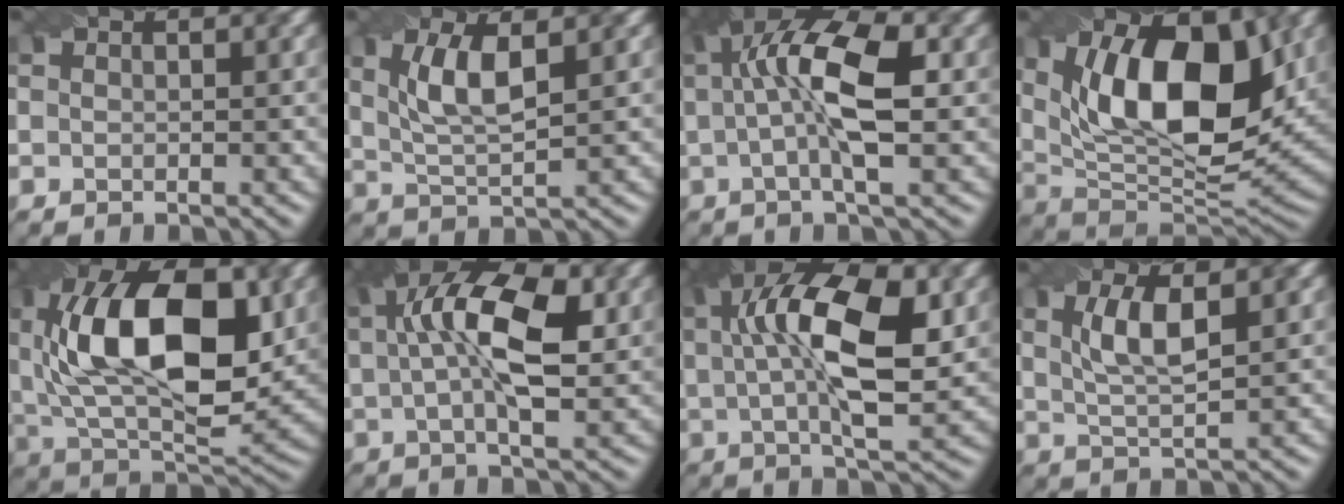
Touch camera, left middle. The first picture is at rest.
{"total": 4.9, "force": [1.0, 1.5, 4.5], "torque": [-0.097, 0.007, 0.031]}
{"total": 8.2, "force": [0.5, 2.5, 7.8], "torque": [-0.139, 0.027, 0.012]}
{"total": 13.8, "force": [3.3, 6.4, 11.7], "torque": [-0.178, 0.007, 0.057]}
{"total": 14.1, "force": [1.8, 7.3, 11.9], "torque": [-0.198, 0.015, 0.038]}
{"total": 9.5, "force": [1.5, 3.8, 8.6], "torque": [-0.150, 0.023, 0.027]}
{"total": 11.5, "force": [1.6, 4.0, 10.6], "torque": [-0.177, 0.019, 0.034]}
{"total": 4.3, "force": [0.8, 1.2, 4.1], "torque": [-0.089, 0.008, 0.028]}